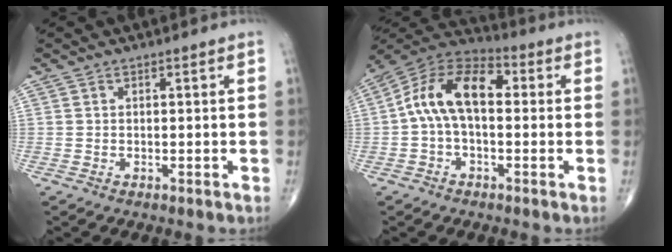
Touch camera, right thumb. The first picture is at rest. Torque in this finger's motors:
{"motor_torque": [0.21, 0.19, 0.73, -0.11, 0.16]}